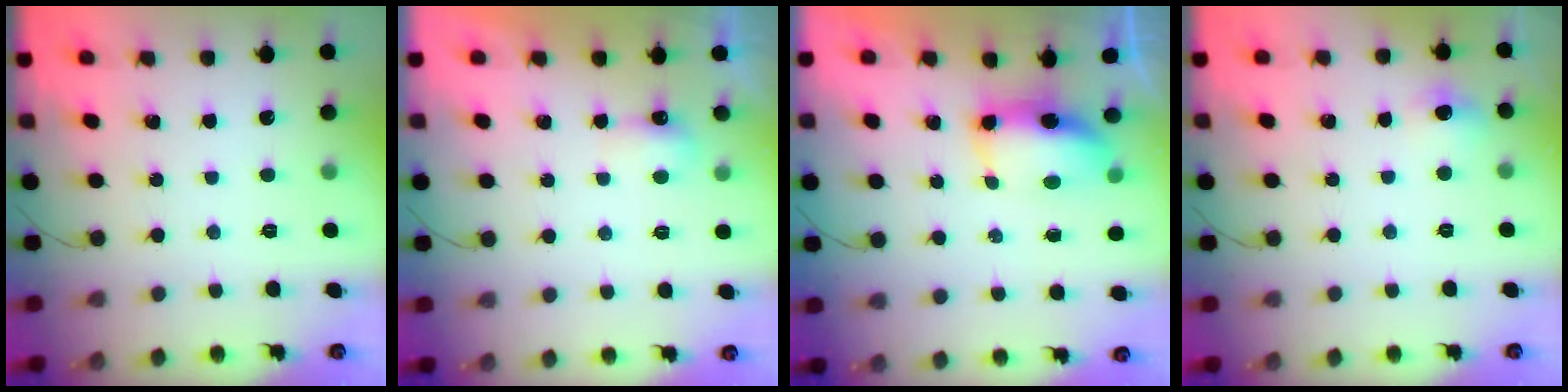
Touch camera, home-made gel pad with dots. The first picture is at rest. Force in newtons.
{"total": 4.0, "press": 3.9, "slide": 0.7}
{"total": 14.5, "press": 9.5, "slide": 10.9}
{"total": 8.3, "press": 4.8, "slide": 6.8}